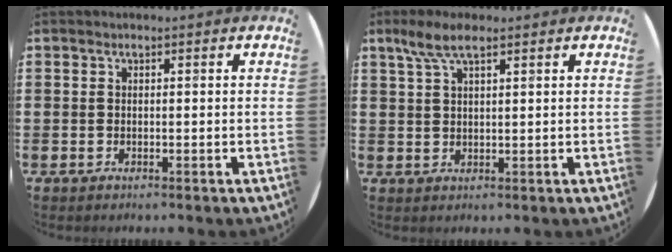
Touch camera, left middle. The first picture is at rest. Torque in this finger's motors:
{"motor_torque": [0.77, -0.67, 0.11, 0.06]}